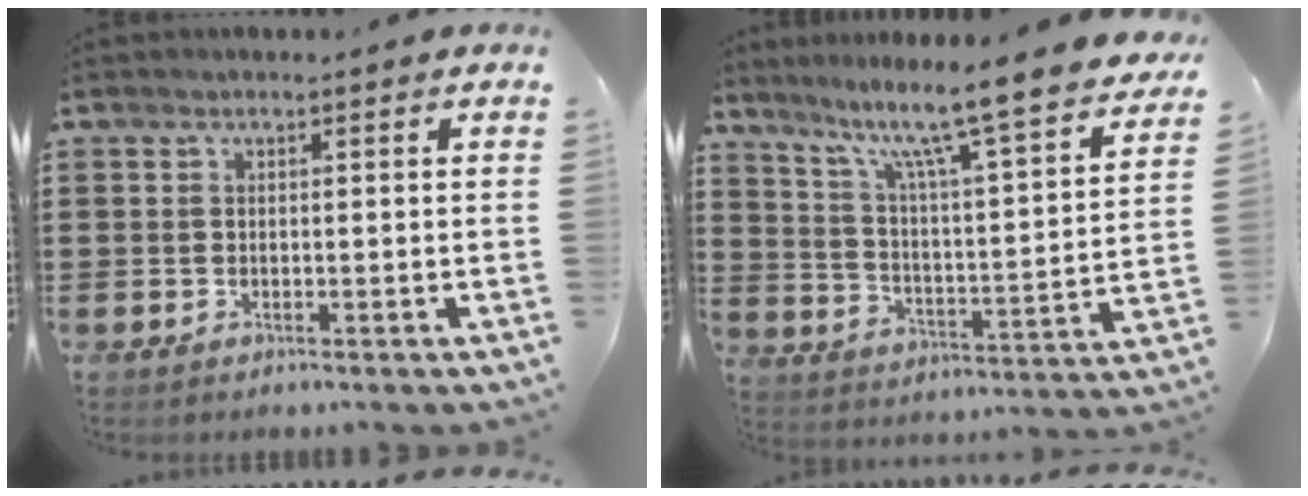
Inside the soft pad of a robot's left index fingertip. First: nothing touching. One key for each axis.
{"total": 10.0, "fx": 8.2, "fy": 0.0, "fz": 5.9, "tx": -0.127, "ty": -0.071, "tz": 0.124}